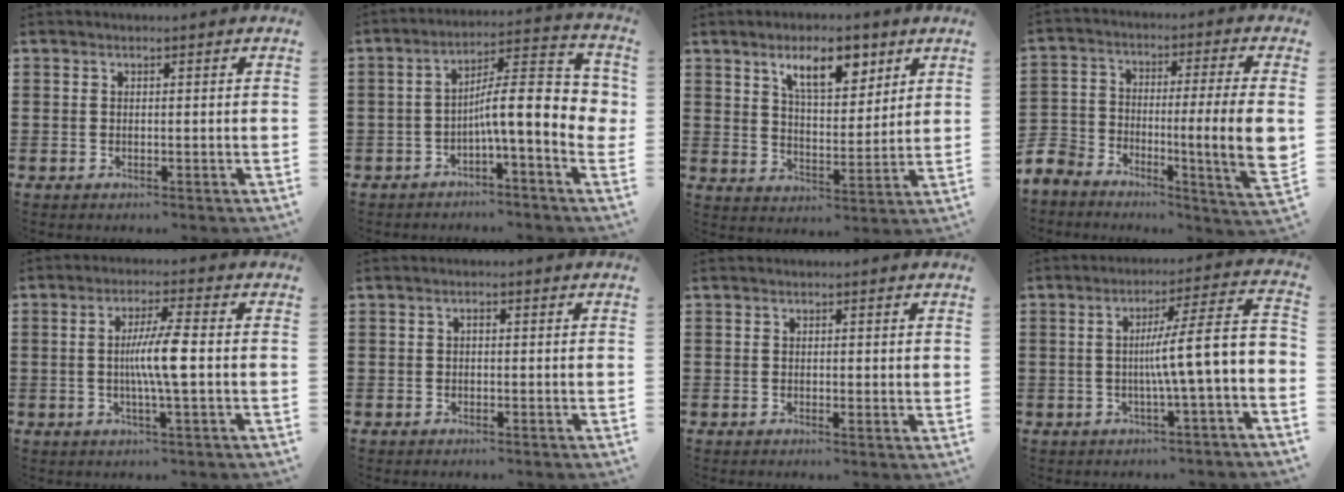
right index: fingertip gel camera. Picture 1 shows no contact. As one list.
[{"total": 10.6, "force": [-0.6, 2.4, 10.3], "torque": [-0.165, -0.015, -0.014]}, {"total": 8.6, "force": [5.3, 3.4, 5.9], "torque": [-0.099, -0.006, 0.089]}, {"total": 11.6, "force": [-4.2, 3.1, 10.3], "torque": [-0.192, -0.007, -0.079]}, {"total": 6.6, "force": [-0.3, 0.2, 6.6], "torque": [-0.124, -0.007, -0.014]}, {"total": 0.8, "force": [-0.2, 0.4, 0.6], "torque": [-0.013, -0.001, -0.004]}, {"total": 0.7, "force": [0.2, 0.2, 0.6], "torque": [-0.012, 0.002, 0.004]}, {"total": 9.2, "force": [-0.8, 0.3, 9.1], "torque": [-0.150, -0.020, -0.023]}]